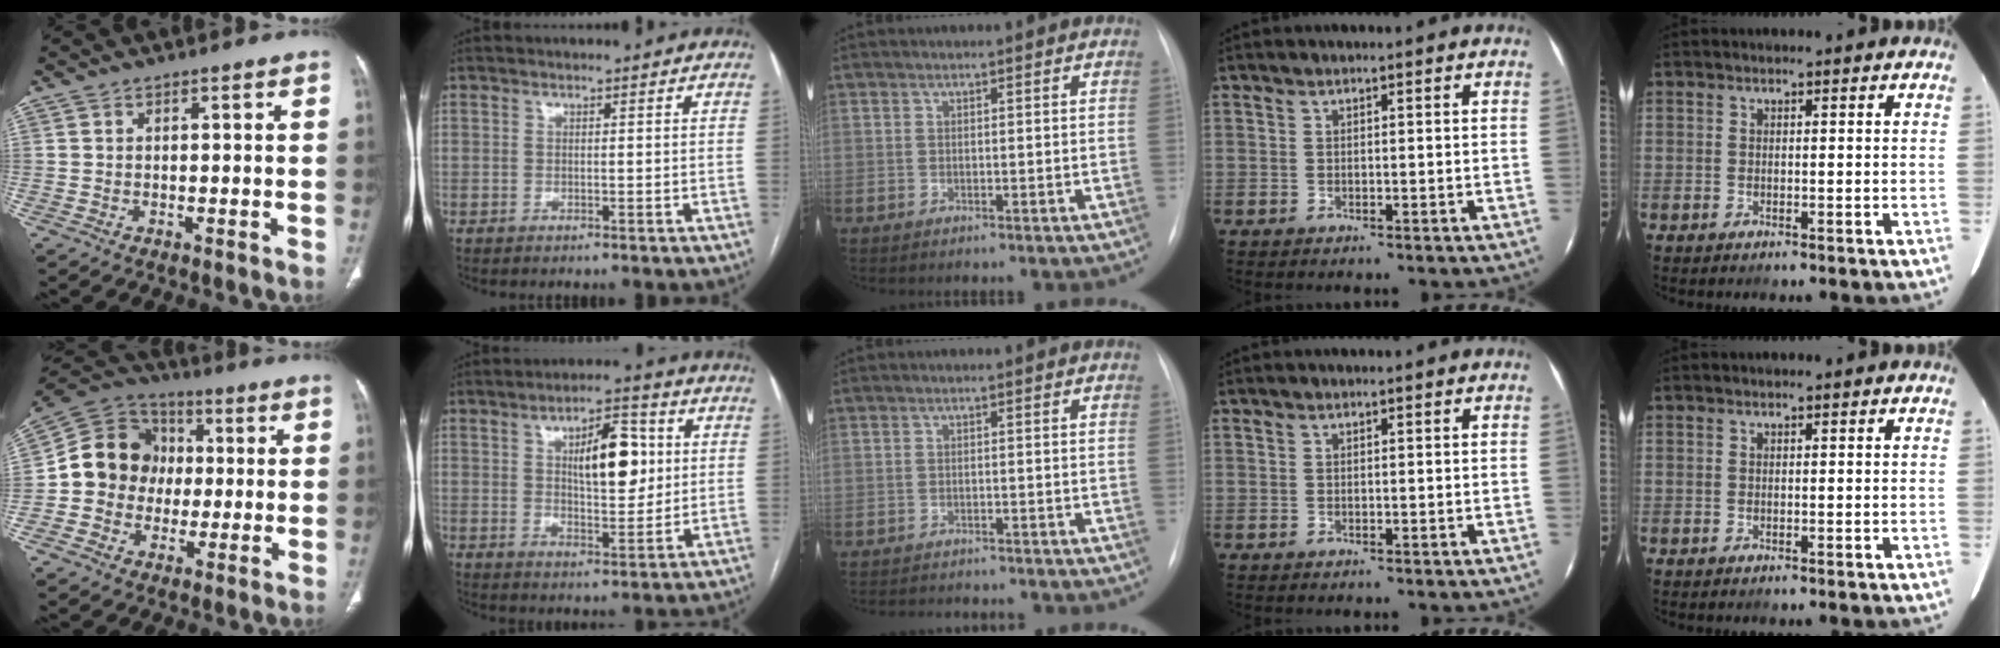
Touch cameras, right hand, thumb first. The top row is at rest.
{"thumb": {"total": 13.2, "force": [-0.3, 12.0, 5.4], "torque": [-0.061, 0.031, -0.014]}, "index": {"total": 10.1, "force": [2.4, 3.7, 9.1], "torque": [-0.139, 0.011, 0.040]}, "middle": {"total": 7.4, "force": [-7.1, 1.3, 1.9], "torque": [-0.026, -0.005, -0.088]}}